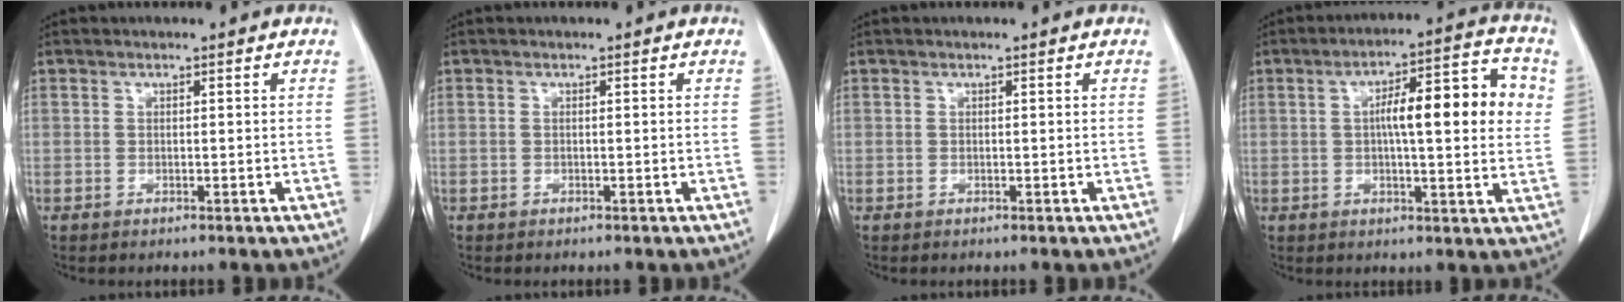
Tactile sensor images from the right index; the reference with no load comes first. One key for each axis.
{"total": 0.0}
{"total": 0.0}
{"total": 12.9, "fx": 2.3, "fy": 2.9, "fz": 12.4, "tx": -0.176, "ty": 0.033, "tz": 0.026}